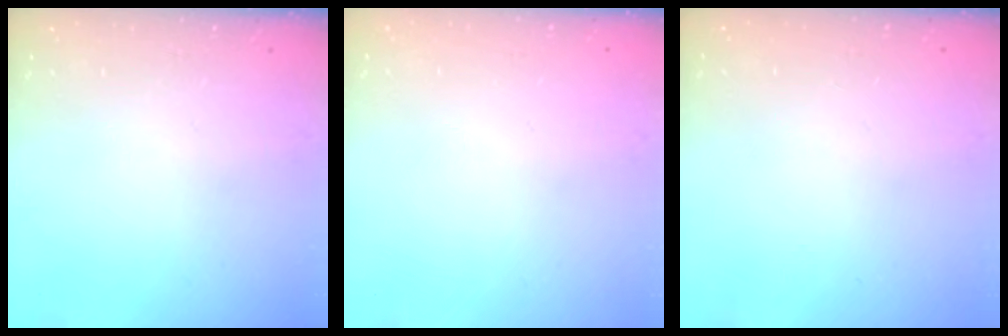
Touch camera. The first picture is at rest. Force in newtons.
{"total": 0.0}
{"total": 0.0}